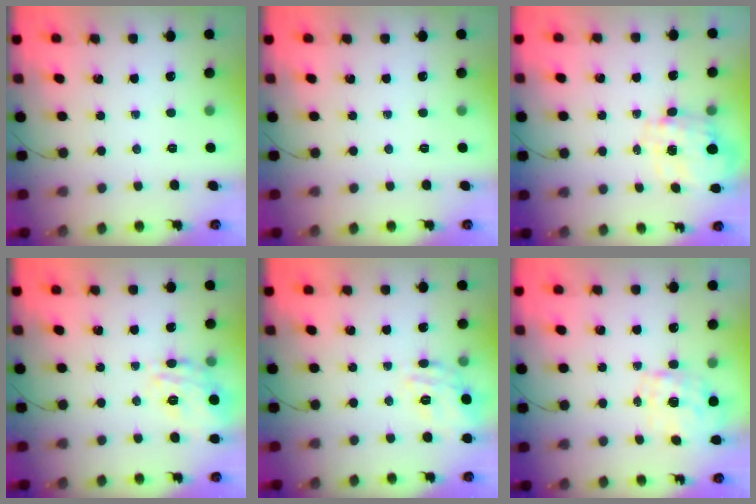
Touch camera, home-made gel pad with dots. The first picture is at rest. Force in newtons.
{"total": 0.0}
{"total": 2.6, "press": 2.4, "slide": 1.0}
{"total": 17.0, "press": 16.9, "slide": 1.0}
{"total": 13.1, "press": 13.1, "slide": 0.5}
{"total": 1.6, "press": 1.4, "slide": 0.8}